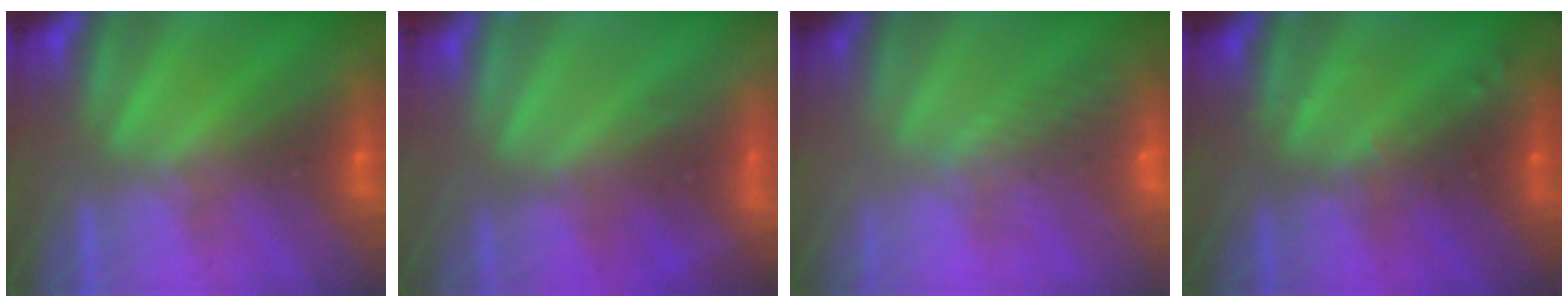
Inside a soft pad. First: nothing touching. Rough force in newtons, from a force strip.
{"total": 4.9}
{"total": 9.0}
{"total": 2.9}